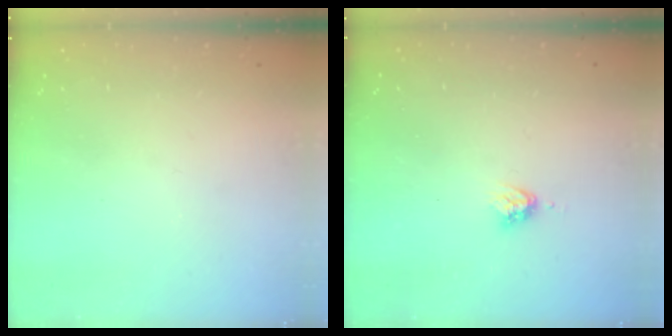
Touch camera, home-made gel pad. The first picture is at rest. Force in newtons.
{"total": 3.5, "press": 3.5, "slide": 0.5}